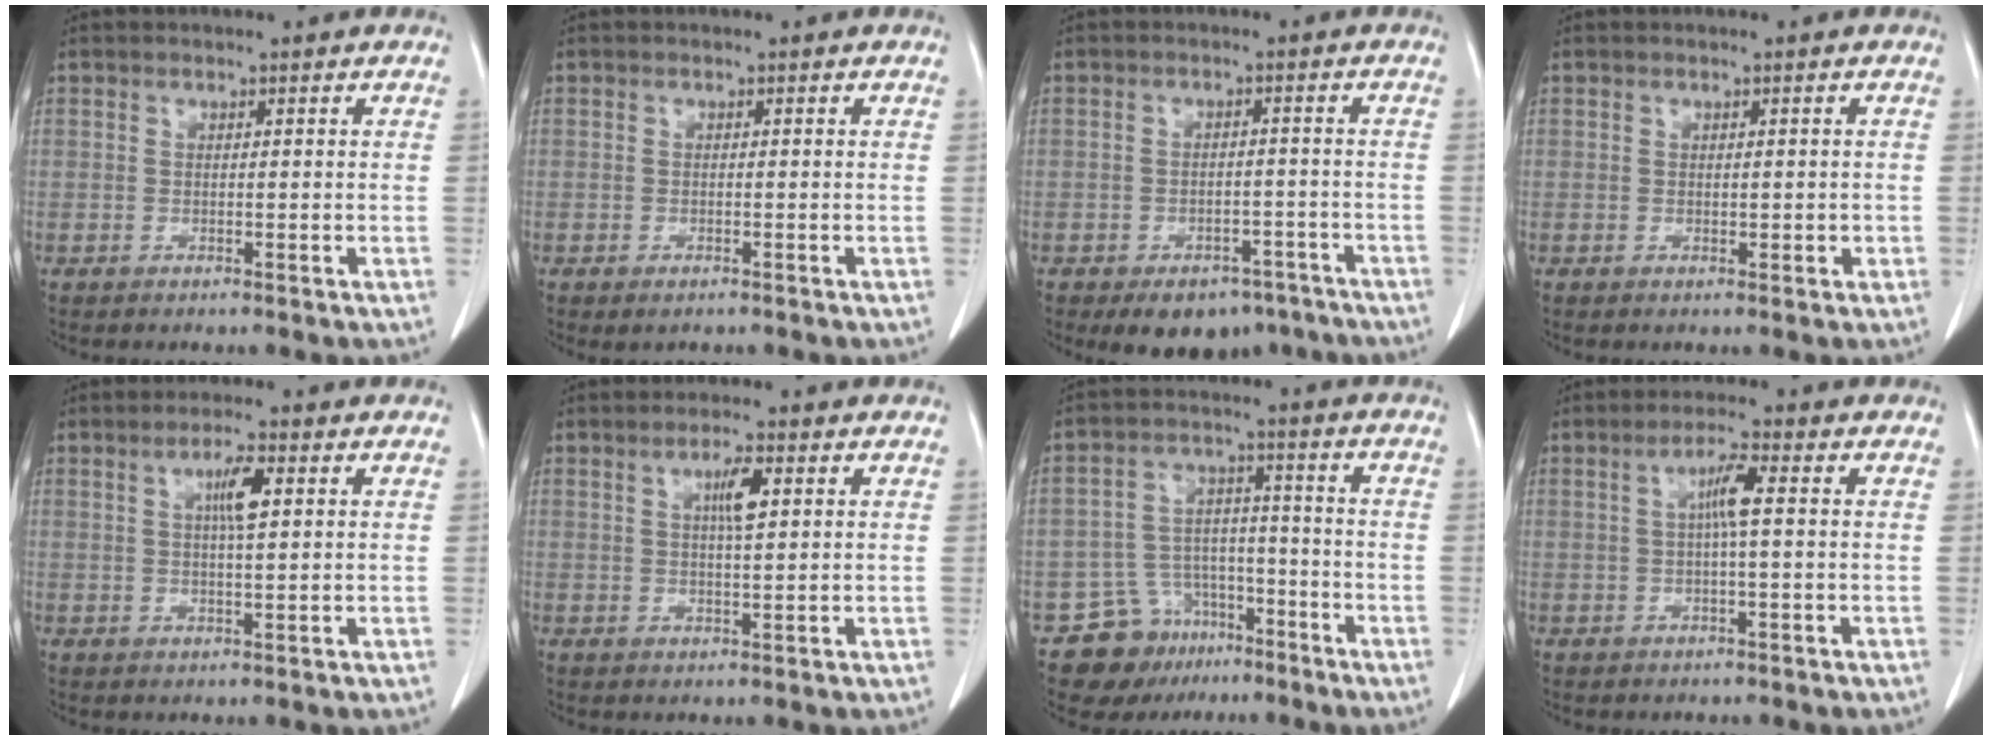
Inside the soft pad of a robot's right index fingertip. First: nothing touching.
{"total": 1.1, "force": [-0.7, 0.5, 0.7], "torque": [-0.011, -0.002, -0.006]}
{"total": 8.8, "force": [-6.4, 5.3, 3.0], "torque": [-0.020, 0.016, -0.083]}
{"total": 1.1, "force": [0.0, 0.7, 0.9], "torque": [-0.007, 0.003, 0.007]}
{"total": 4.2, "force": [1.3, 0.5, 4.0], "torque": [-0.071, 0.000, 0.021]}
{"total": 3.8, "force": [1.2, 0.5, 3.5], "torque": [-0.061, 0.000, 0.020]}
{"total": 9.5, "force": [-6.2, 6.8, 2.3], "torque": [-0.036, 0.034, -0.095]}
{"total": 3.8, "force": [0.5, 0.2, 3.8], "torque": [-0.069, 0.009, 0.007]}